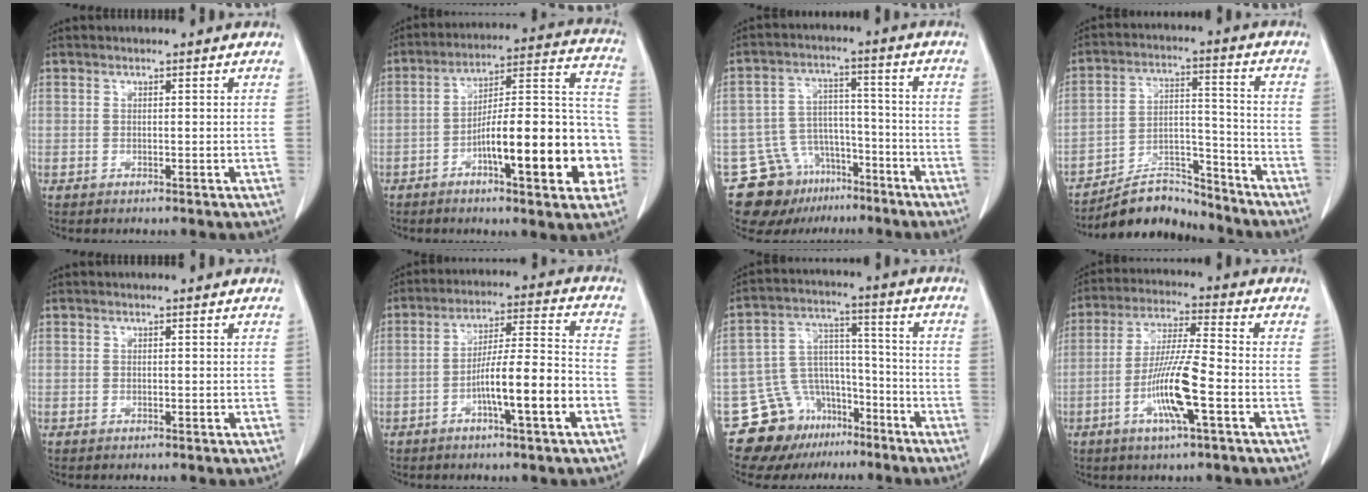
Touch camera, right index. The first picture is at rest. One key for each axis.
{"total": 19.2, "fx": -6.2, "fy": 3.9, "fz": 17.8, "tx": -0.226, "ty": 0.034, "tz": -0.081}
{"total": 11.4, "fx": -8.1, "fy": 7.5, "fz": 2.8, "tx": -0.049, "ty": 0.046, "tz": -0.124}
{"total": 9.5, "fx": -9.1, "fy": 2.6, "fz": 0.7, "tx": -0.003, "ty": 0.041, "tz": -0.156}
{"total": 0.0}
{"total": 10.9, "fx": -4.1, "fy": 0.6, "fz": 10.1, "tx": -0.170, "ty": 0.014, "tz": -0.064}
{"total": 12.9, "fx": -9.3, "fy": 8.6, "fz": 2.7, "tx": -0.047, "ty": 0.070, "tz": -0.144}
{"total": 10.5, "fx": -3.5, "fy": 0.4, "fz": 9.9, "tx": -0.195, "ty": -0.006, "tz": -0.066}